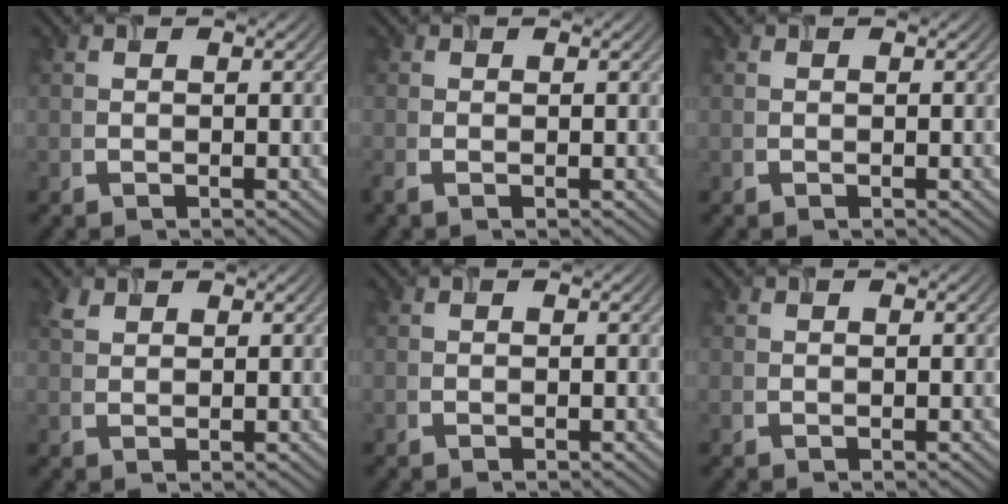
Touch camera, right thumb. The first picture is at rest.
{"total": 0.9, "force": [-0.5, 0.3, 0.6], "torque": [-0.020, -0.004, -0.010]}
{"total": 0.0}
{"total": 1.7, "force": [1.3, 0.8, 0.8], "torque": [-0.025, 0.003, 0.031]}
{"total": 0.0}
{"total": 0.0}